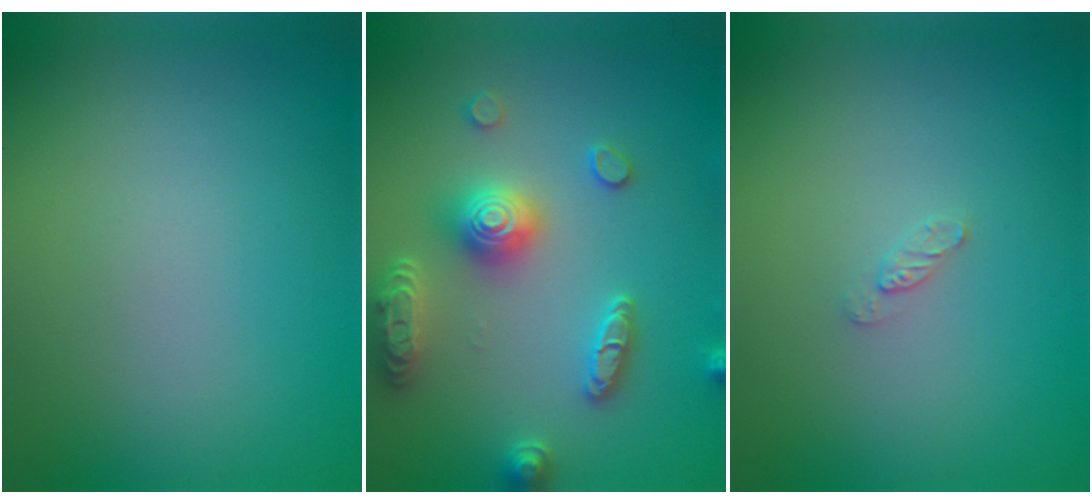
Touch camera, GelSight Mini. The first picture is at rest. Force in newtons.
{"total": 5.4, "press": 5.3, "slide": 1.0}
{"total": 0.9, "press": 0.8, "slide": 0.2}